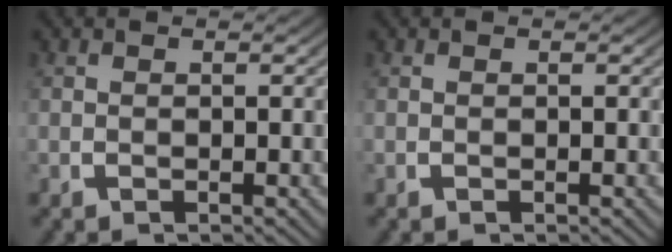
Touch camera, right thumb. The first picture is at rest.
{"total": 0.0}